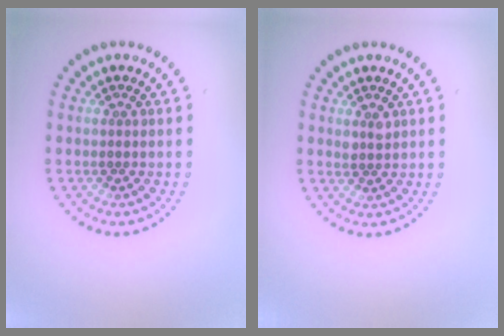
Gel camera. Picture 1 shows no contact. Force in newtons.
{"total": 1.0, "press": 1.0, "slide": 0.2}